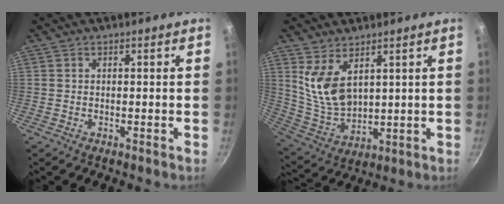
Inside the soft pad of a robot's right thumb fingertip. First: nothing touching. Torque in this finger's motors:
{"motor_torque": [-0.94, 1.23, 1.20, 0.55, 0.11]}